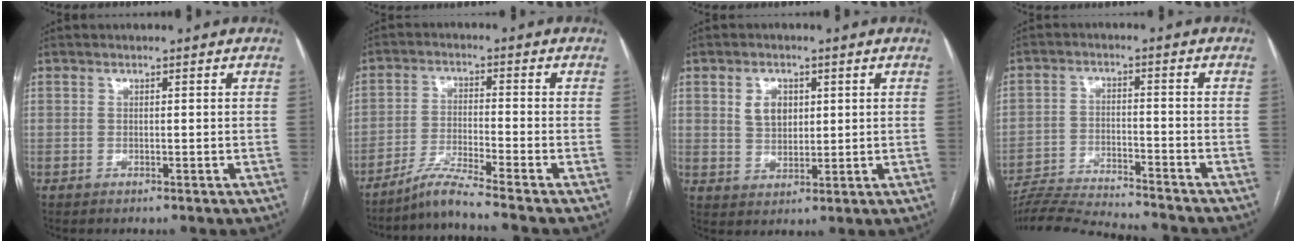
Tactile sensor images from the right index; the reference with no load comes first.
{"total": 7.3, "force": [-6.3, -2.3, 2.9], "torque": [-0.064, -0.023, -0.119]}
{"total": 4.5, "force": [1.6, 3.1, 2.8], "torque": [-0.055, 0.006, 0.035]}
{"total": 15.2, "force": [-14.4, 0.1, 5.0], "torque": [-0.085, -0.017, -0.226]}